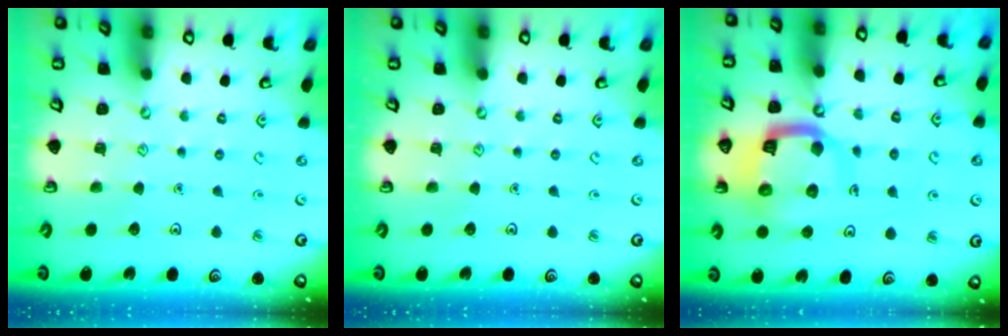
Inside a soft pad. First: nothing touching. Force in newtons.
{"total": 0.0}
{"total": 13.1, "press": 13.0, "slide": 1.5}